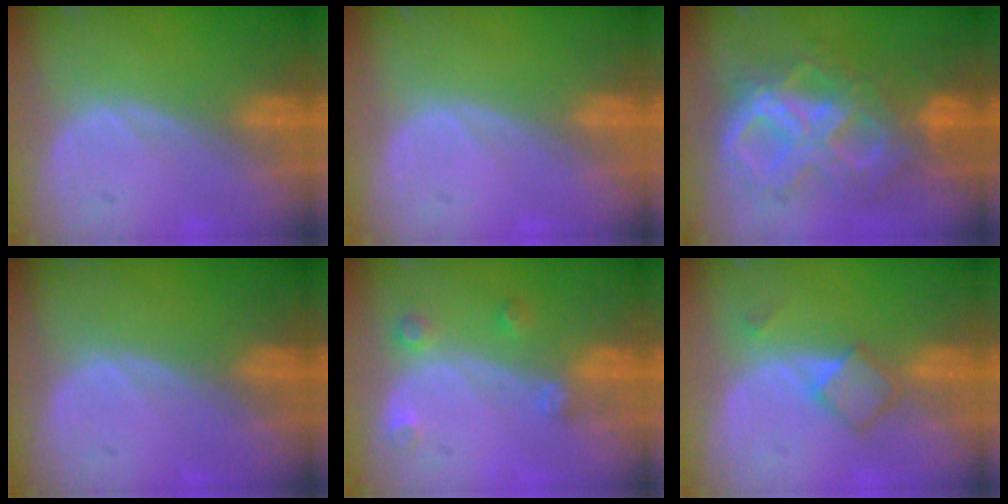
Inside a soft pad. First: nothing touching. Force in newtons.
{"total": 0.0}
{"total": 10.6, "press": 10.6, "slide": 1.0}
{"total": 0.0}
{"total": 2.7, "press": 2.6, "slide": 0.4}
{"total": 3.4, "press": 3.4, "slide": 0.3}